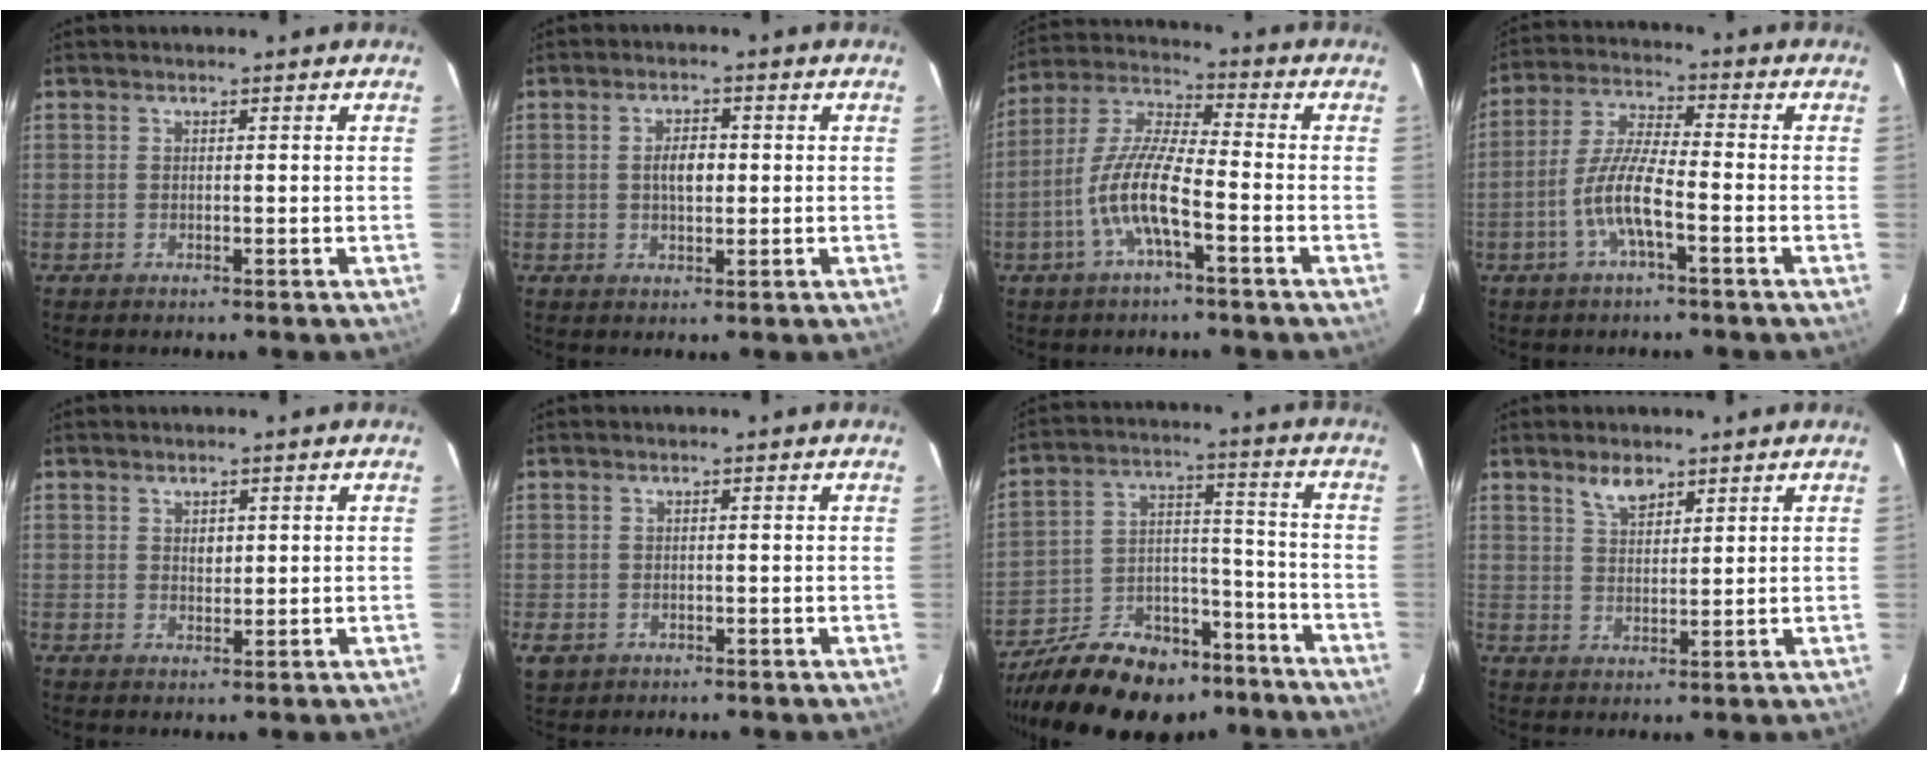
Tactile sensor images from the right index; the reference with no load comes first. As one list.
[{"total": 3.9, "force": [0.2, 2.0, 3.3], "torque": [-0.058, 0.006, 0.005]}, {"total": 11.0, "force": [-4.3, 2.1, 9.9], "torque": [-0.212, 0.003, -0.086]}, {"total": 8.6, "force": [-3.5, 1.5, 7.8], "torque": [-0.165, 0.004, -0.069]}, {"total": 1.8, "force": [0.6, 1.3, 1.1], "torque": [-0.014, 0.003, 0.012]}, {"total": 3.5, "force": [-0.9, 3.1, 1.6], "torque": [-0.031, -0.005, -0.011]}, {"total": 22.3, "force": [-17.3, 10.6, 9.3], "torque": [-0.190, 0.036, -0.251]}, {"total": 4.3, "force": [3.1, 1.9, 2.3], "torque": [-0.036, 0.004, 0.057]}]